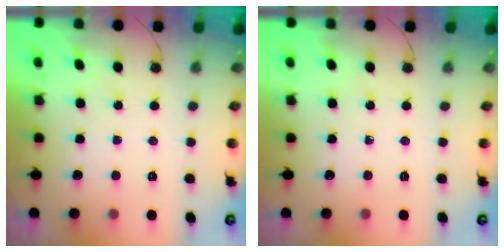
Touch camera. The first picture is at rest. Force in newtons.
{"total": 0.0}